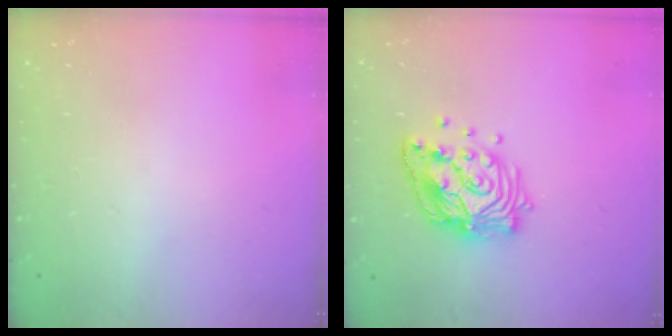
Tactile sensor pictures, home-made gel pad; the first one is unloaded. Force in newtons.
{"total": 15.9, "press": 15.8, "slide": 1.8}